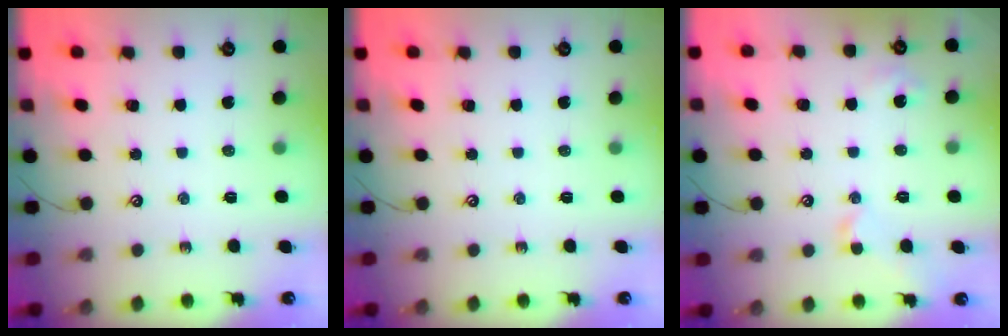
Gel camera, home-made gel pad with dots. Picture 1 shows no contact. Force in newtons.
{"total": 0.0}
{"total": 2.8, "press": 2.7, "slide": 0.6}